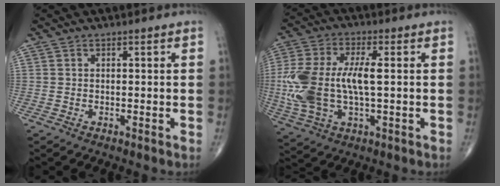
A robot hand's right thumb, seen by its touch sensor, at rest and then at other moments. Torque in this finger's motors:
{"motor_torque": [0.38, 0.38, 1.72, 0.12, 0.23]}